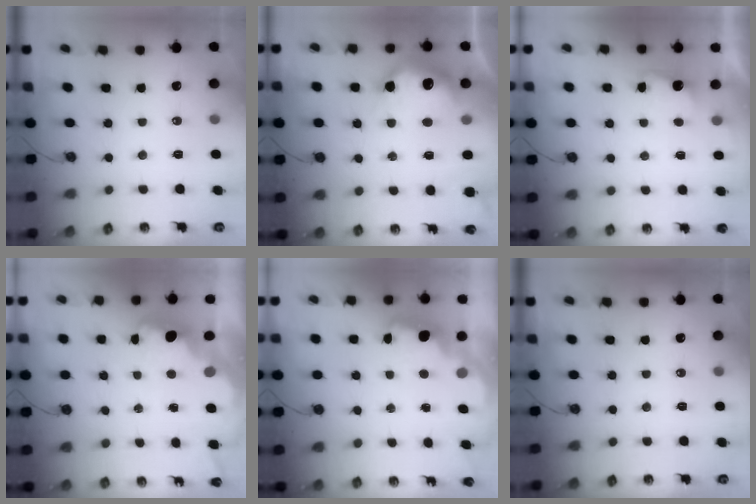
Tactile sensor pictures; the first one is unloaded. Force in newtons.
{"total": 18.8, "press": 18.7, "slide": 1.5}
{"total": 2.5, "press": 2.3, "slide": 0.9}
{"total": 3.9, "press": 3.8, "slide": 0.7}
{"total": 2.5, "press": 2.5, "slide": 0.5}
{"total": 0.0}